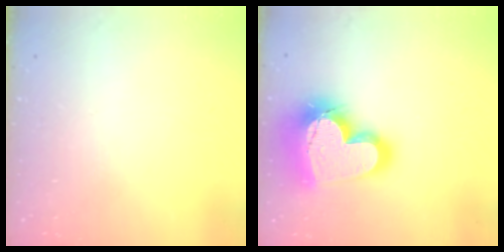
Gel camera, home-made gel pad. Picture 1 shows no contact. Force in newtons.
{"total": 24.7, "press": 24.6, "slide": 2.1}